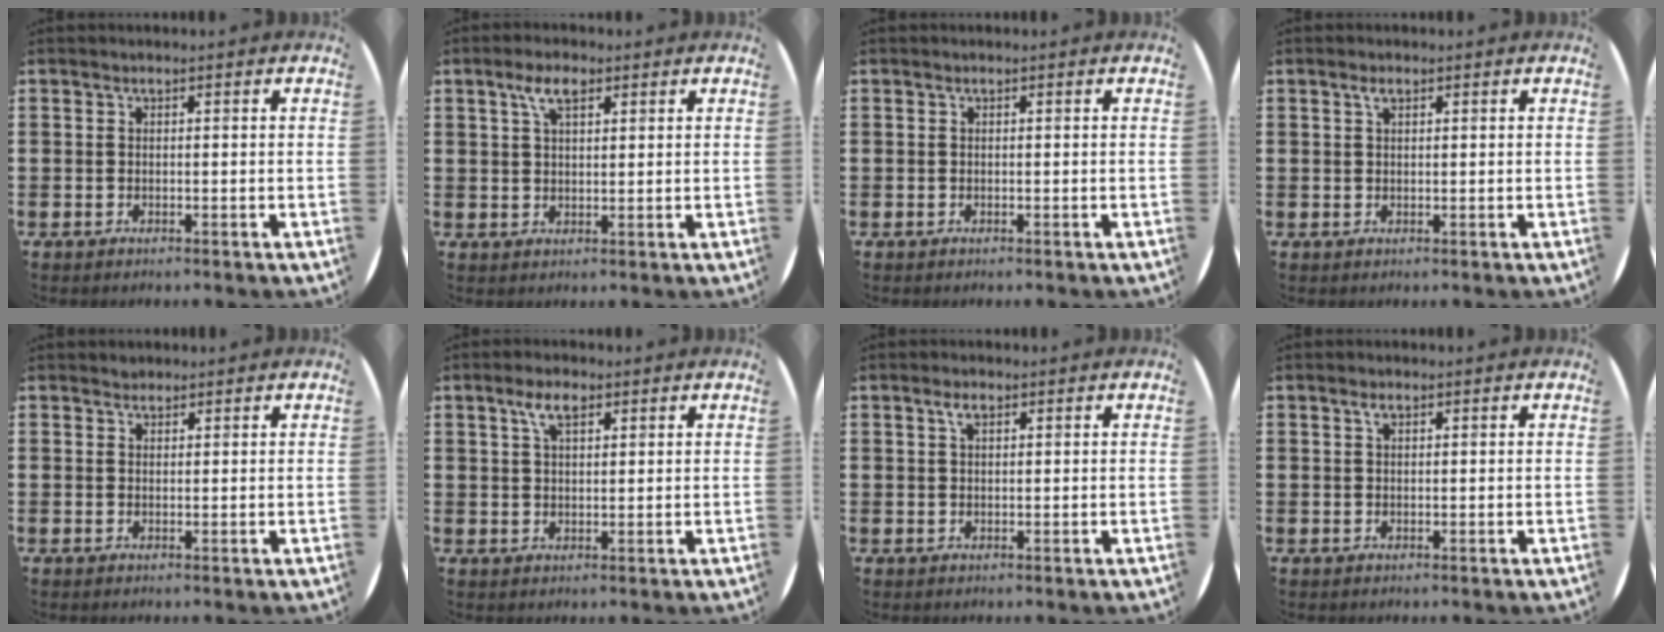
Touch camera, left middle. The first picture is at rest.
{"total": 4.3, "force": [2.6, 1.8, 2.9], "torque": [-0.056, 0.006, 0.043]}
{"total": 0.0}
{"total": 1.2, "force": [0.7, 0.6, 0.8], "torque": [-0.010, 0.002, 0.010]}
{"total": 0.9, "force": [0.9, 0.2, -0.1], "torque": [0.001, 0.001, 0.017]}
{"total": 4.0, "force": [2.4, 1.7, 2.6], "torque": [-0.050, 0.006, 0.041]}
{"total": 1.8, "force": [1.0, 0.8, 1.2], "torque": [-0.018, 0.003, 0.016]}
{"total": 1.1, "force": [0.6, 0.6, 0.7], "torque": [-0.008, 0.001, 0.009]}